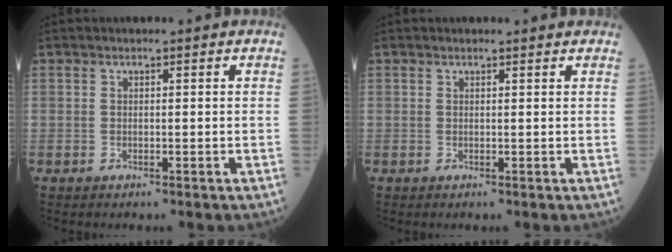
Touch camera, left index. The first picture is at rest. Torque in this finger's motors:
{"motor_torque": [0.23, -0.30, -0.05, -0.01]}